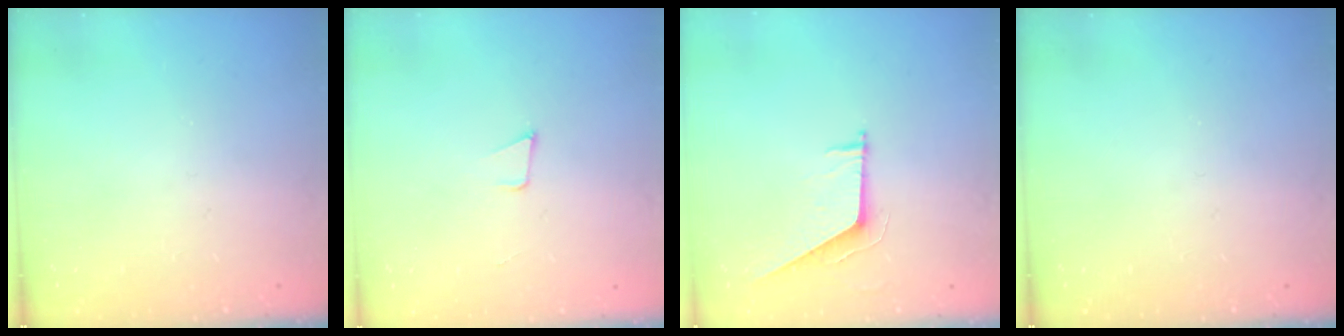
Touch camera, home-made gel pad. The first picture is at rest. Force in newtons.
{"total": 3.9, "press": 2.9, "slide": 2.6}
{"total": 6.5, "press": 6.5, "slide": 0.2}
{"total": 0.0}